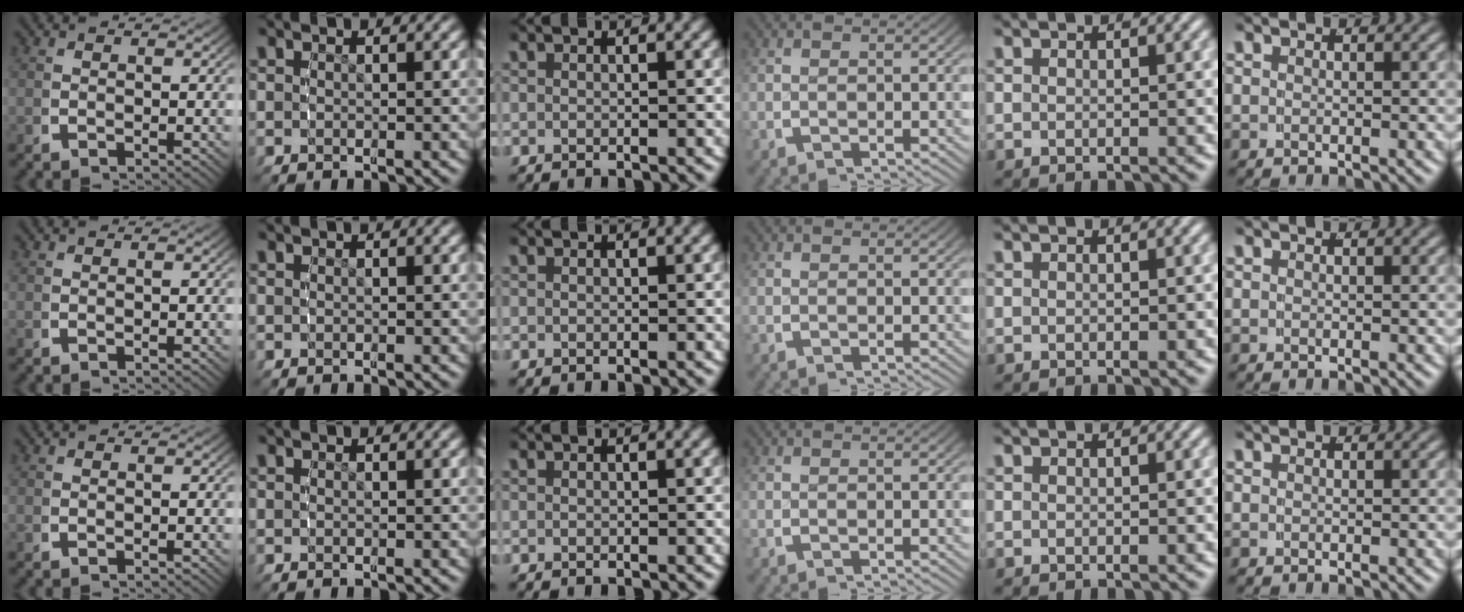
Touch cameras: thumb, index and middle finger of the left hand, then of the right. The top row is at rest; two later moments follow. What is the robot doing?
{"motion": "reach", "object": "shorts"}